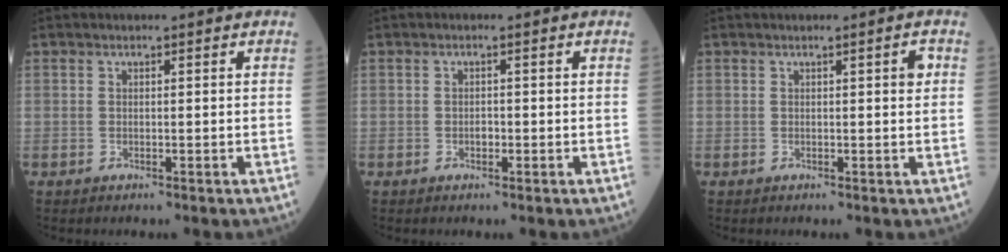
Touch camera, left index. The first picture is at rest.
{"total": 0.8, "force": [-0.4, 0.4, 0.5], "torque": [-0.008, -0.002, -0.009]}
{"total": 1.2, "force": [0.4, 0.3, 1.2], "torque": [-0.012, 0.005, 0.002]}